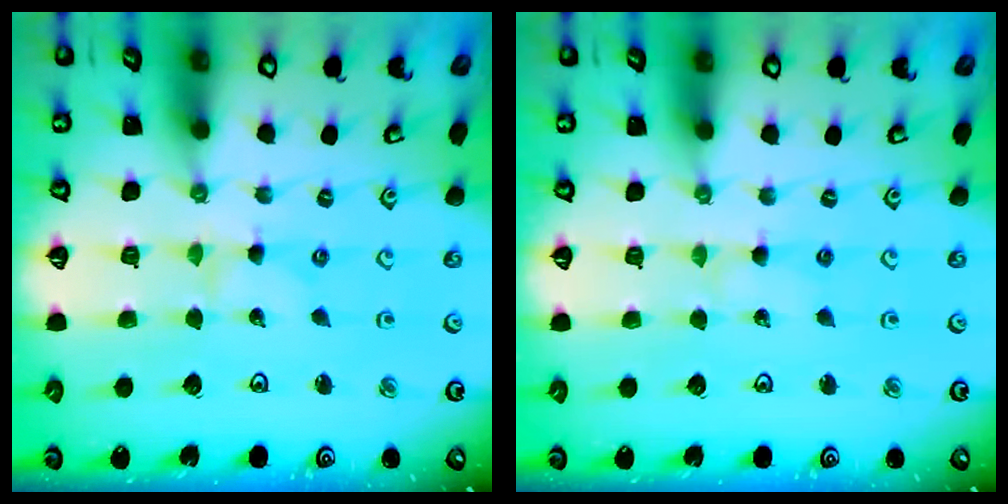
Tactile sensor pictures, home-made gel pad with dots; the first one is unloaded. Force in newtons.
{"total": 2.5, "press": 2.5, "slide": 0.3}